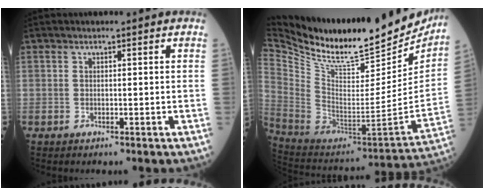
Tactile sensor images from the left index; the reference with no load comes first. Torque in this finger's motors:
{"motor_torque": [0.62, -0.97, 0.01, 0.02]}